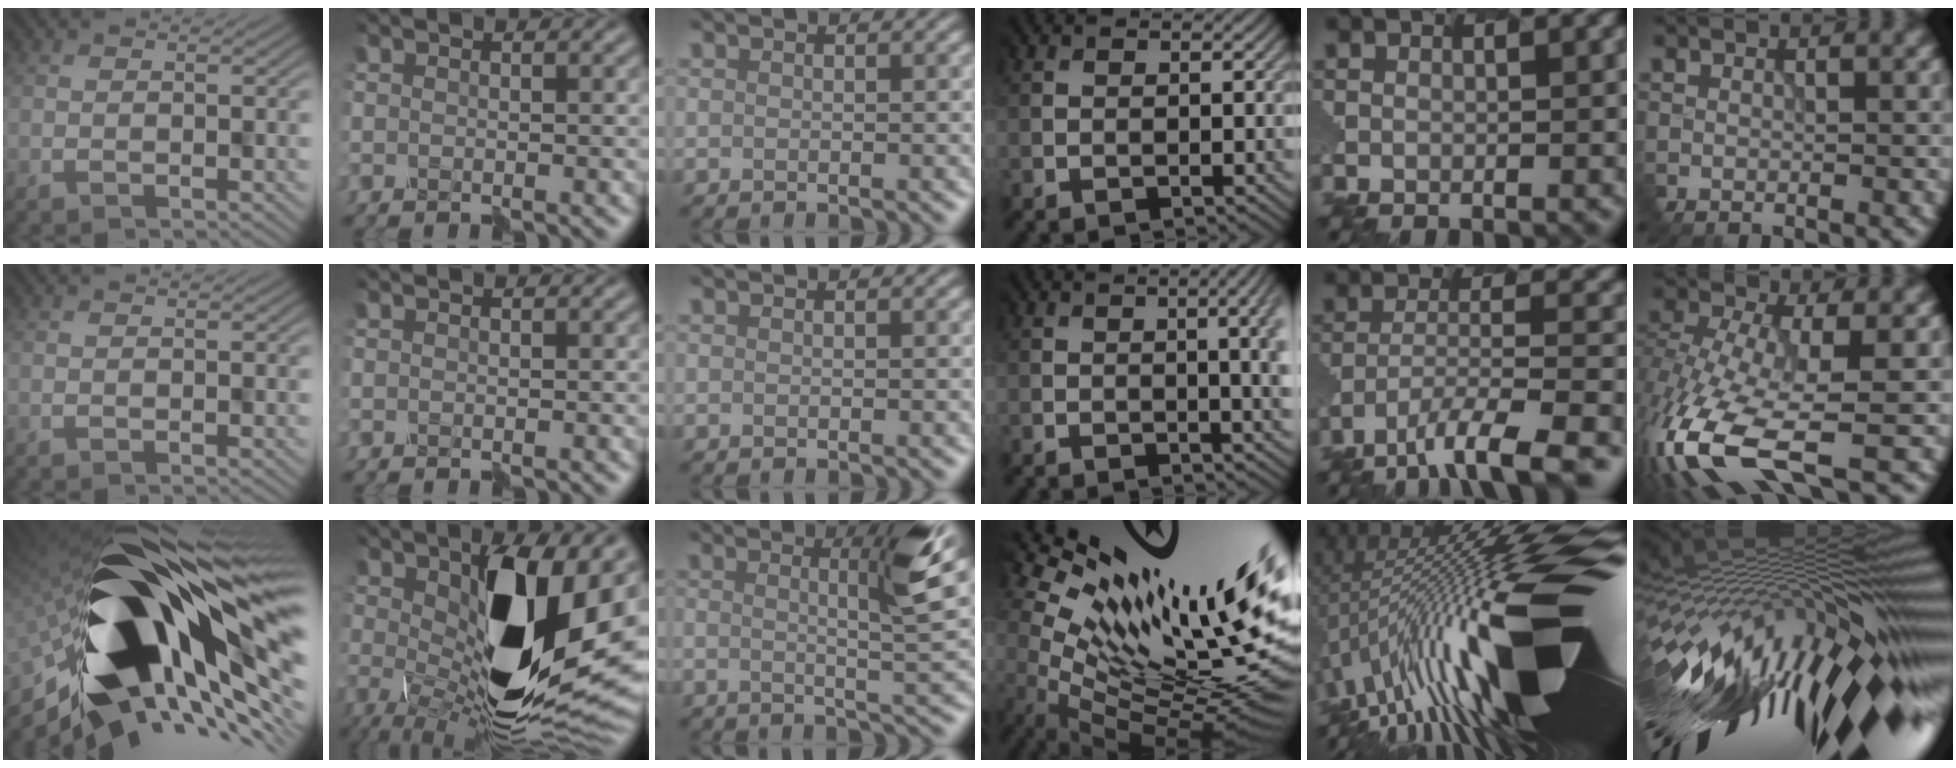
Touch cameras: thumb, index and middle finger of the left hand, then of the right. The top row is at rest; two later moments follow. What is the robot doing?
{"motion": "disassemble", "object": "hinged tin"}